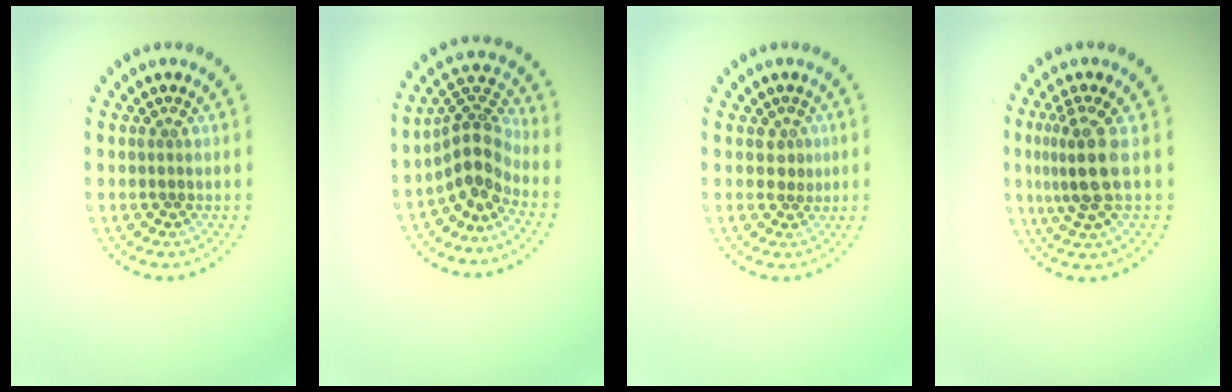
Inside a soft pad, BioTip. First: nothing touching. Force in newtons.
{"total": 3.9, "press": 2.9, "slide": 2.7}
{"total": 1.2, "press": 1.0, "slide": 0.7}
{"total": 3.8, "press": 3.2, "slide": 2.1}